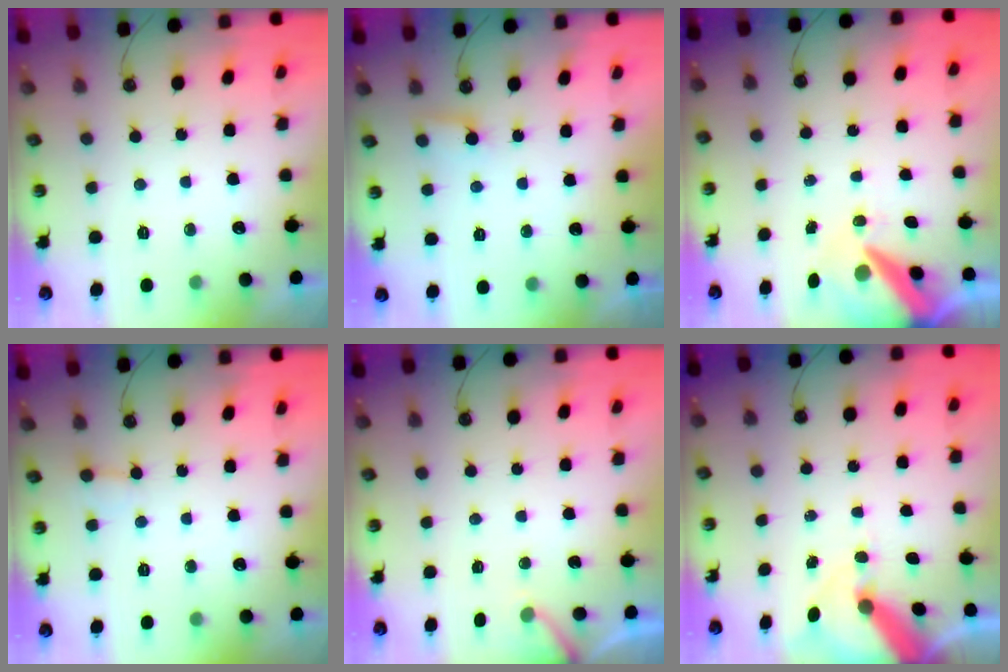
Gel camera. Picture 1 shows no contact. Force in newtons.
{"total": 4.6, "press": 4.6, "slide": 0.4}
{"total": 11.1, "press": 11.0, "slide": 1.4}
{"total": 2.0, "press": 2.0, "slide": 0.1}
{"total": 3.0, "press": 3.0, "slide": 0.1}
{"total": 10.7, "press": 10.6, "slide": 1.4}